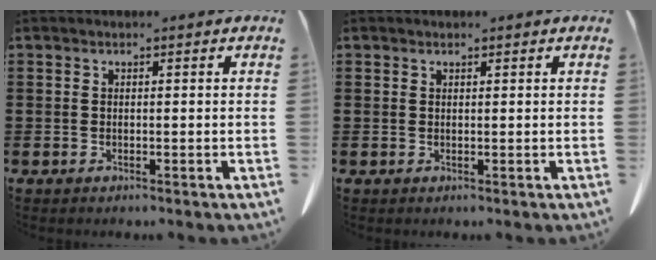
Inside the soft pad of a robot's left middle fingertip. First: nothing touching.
{"total": 0.5, "force": [0.4, 0.2, 0.2], "torque": [-0.005, -0.001, 0.010]}